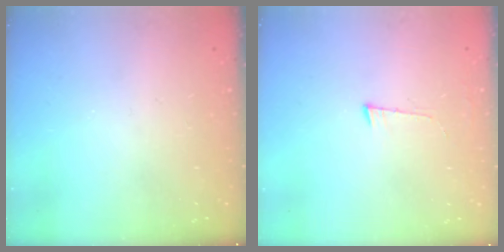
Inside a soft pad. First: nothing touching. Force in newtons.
{"total": 4.5, "press": 4.0, "slide": 2.0}